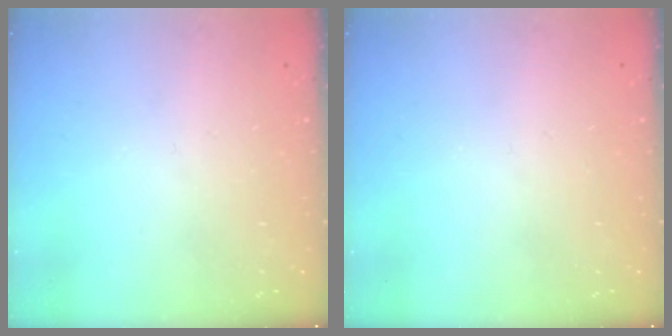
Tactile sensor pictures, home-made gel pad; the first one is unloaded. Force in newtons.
{"total": 0.0}